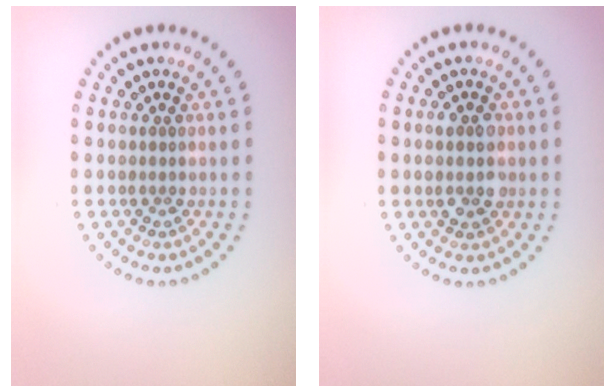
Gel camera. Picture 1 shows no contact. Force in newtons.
{"total": 2.8, "press": 2.8, "slide": 0.3}